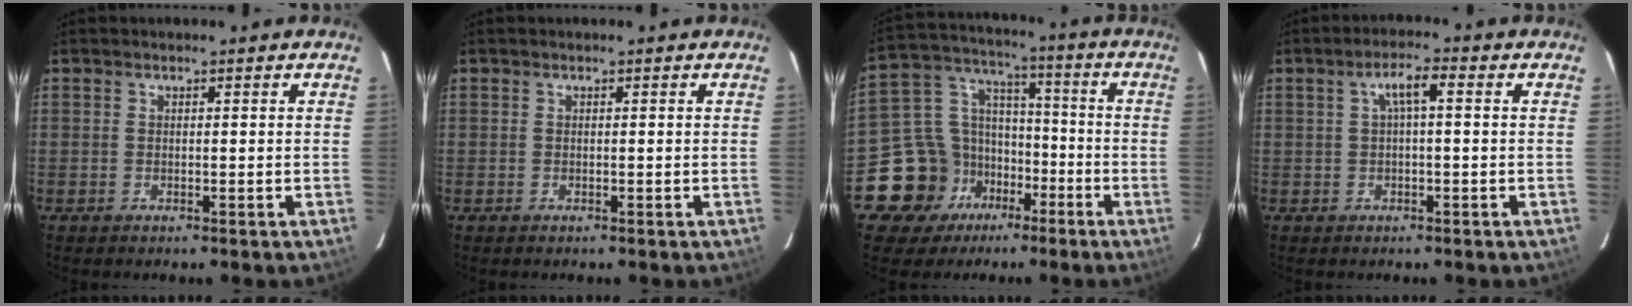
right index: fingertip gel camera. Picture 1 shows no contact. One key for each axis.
{"total": 0.0}
{"total": 13.6, "fx": -7.1, "fy": 11.0, "fz": 3.9, "tx": -0.102, "ty": 0.051, "tz": -0.110}
{"total": 3.7, "fx": 0.5, "fy": 0.6, "fz": 3.6, "tx": -0.069, "ty": 0.012, "tz": 0.011}